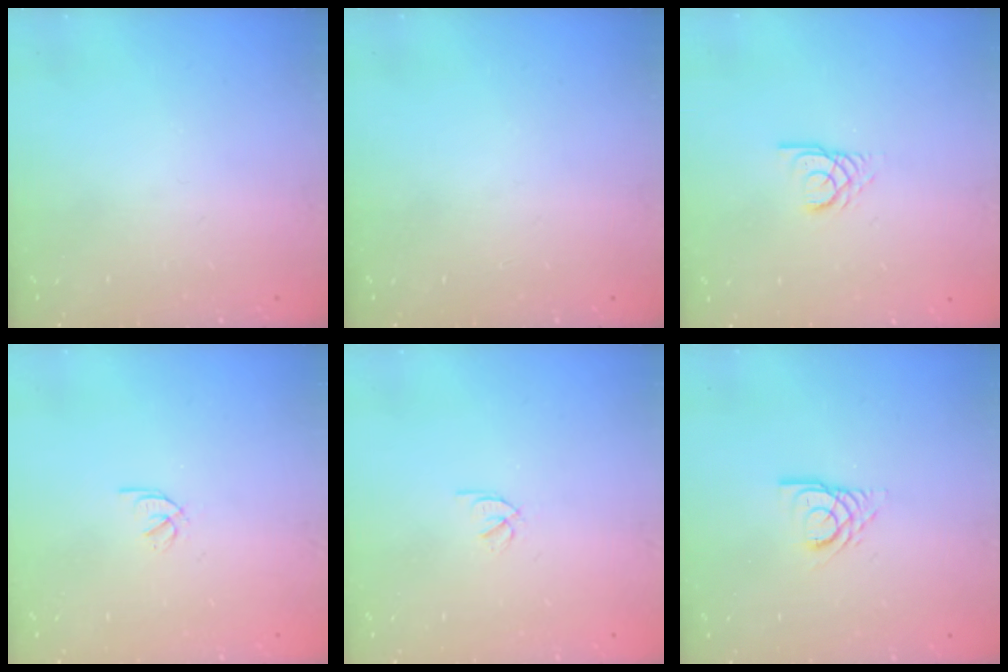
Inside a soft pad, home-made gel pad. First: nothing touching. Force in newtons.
{"total": 0.0}
{"total": 2.9, "press": 2.9, "slide": 0.1}
{"total": 1.6, "press": 1.6, "slide": 0.3}
{"total": 2.1, "press": 2.1, "slide": 0.4}
{"total": 5.5, "press": 5.5, "slide": 0.5}